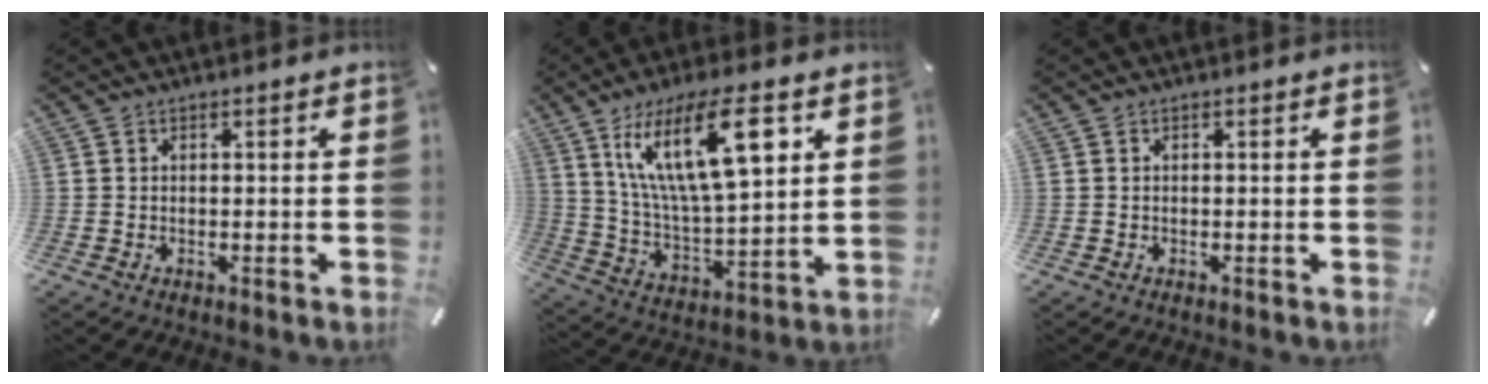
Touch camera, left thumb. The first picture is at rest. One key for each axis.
{"total": 20.6, "fx": 10.3, "fy": 7.3, "fz": 16.2, "tx": -0.317, "ty": -0.027, "tz": 0.165}
{"total": 0.0}